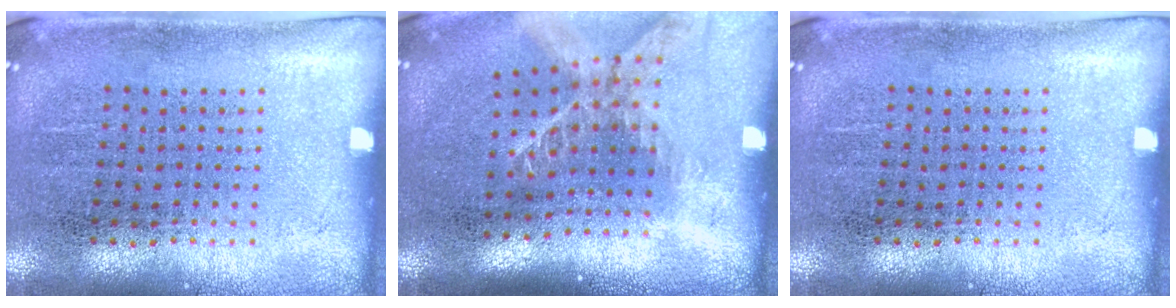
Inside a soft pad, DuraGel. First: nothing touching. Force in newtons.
{"total": 1.7, "press": 1.3, "slide": 1.1}
{"total": 0.0}